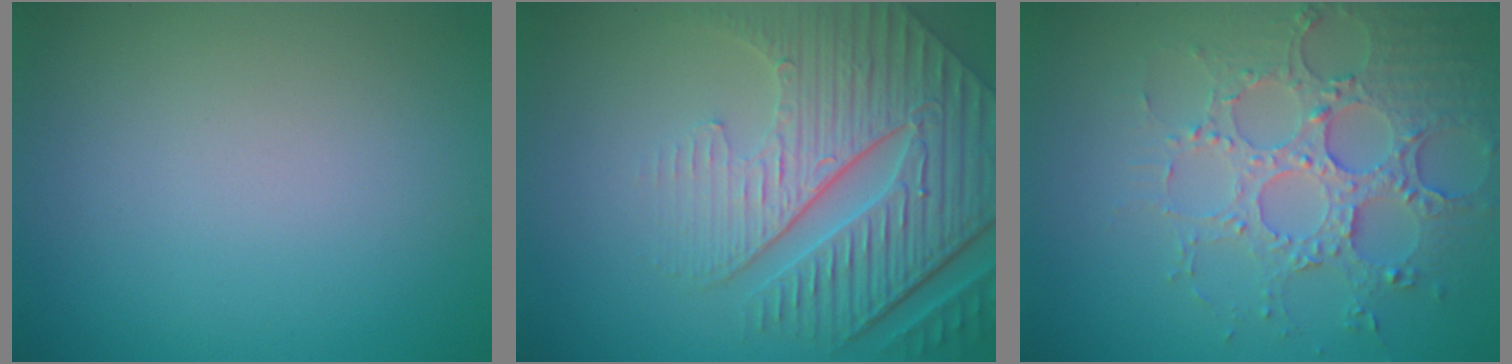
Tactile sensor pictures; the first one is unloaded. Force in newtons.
{"total": 8.8, "press": 6.2, "slide": 6.3}
{"total": 4.5, "press": 4.5, "slide": 0.4}